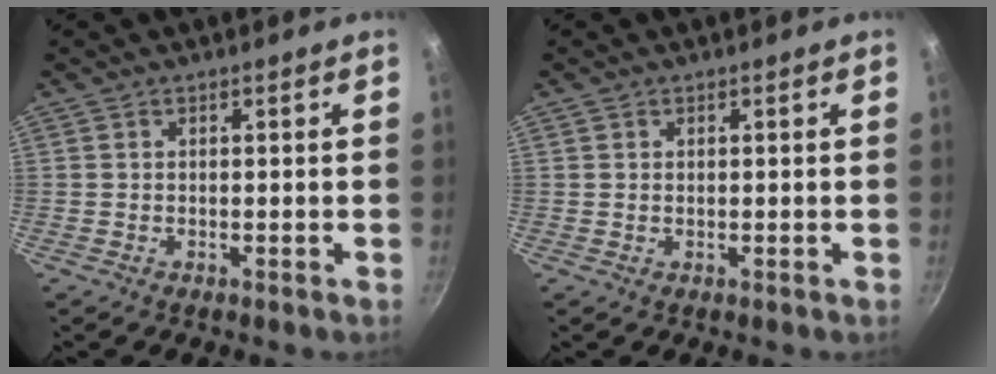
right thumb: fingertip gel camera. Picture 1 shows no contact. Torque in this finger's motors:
{"motor_torque": [-0.59, 0.28, -0.46, 0.57, 0.05]}